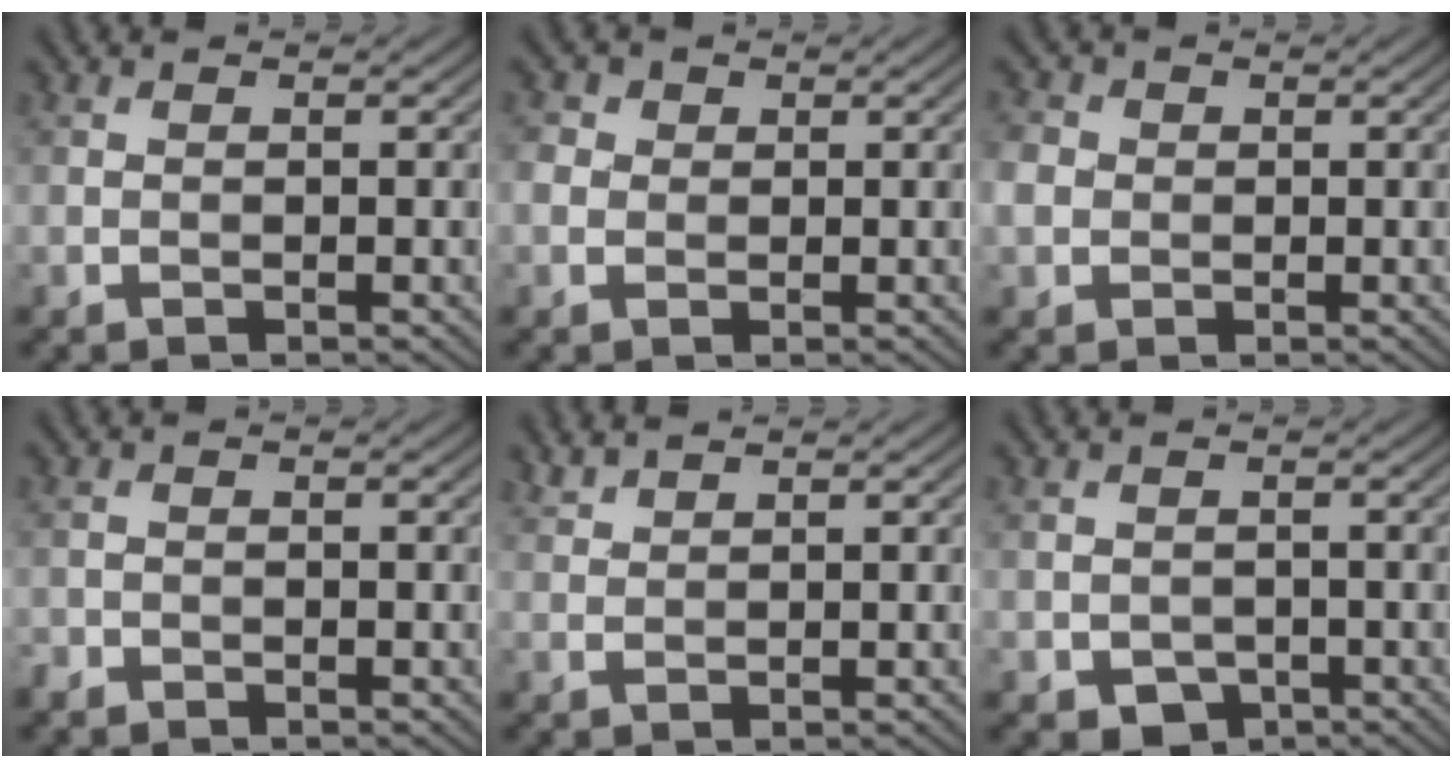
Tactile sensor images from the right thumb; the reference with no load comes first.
{"total": 2.4, "force": [0.2, 2.2, 0.9], "torque": [-0.033, 0.005, 0.000]}
{"total": 3.2, "force": [-0.2, 2.9, 1.3], "torque": [-0.042, 0.005, -0.010]}
{"total": 1.1, "force": [-0.9, 0.6, 0.2], "torque": [-0.004, -0.002, -0.023]}
{"total": 1.5, "force": [1.4, 0.1, 0.4], "torque": [-0.013, 0.007, 0.034]}
{"total": 2.7, "force": [-1.2, 2.2, 1.1], "torque": [-0.027, -0.013, -0.021]}